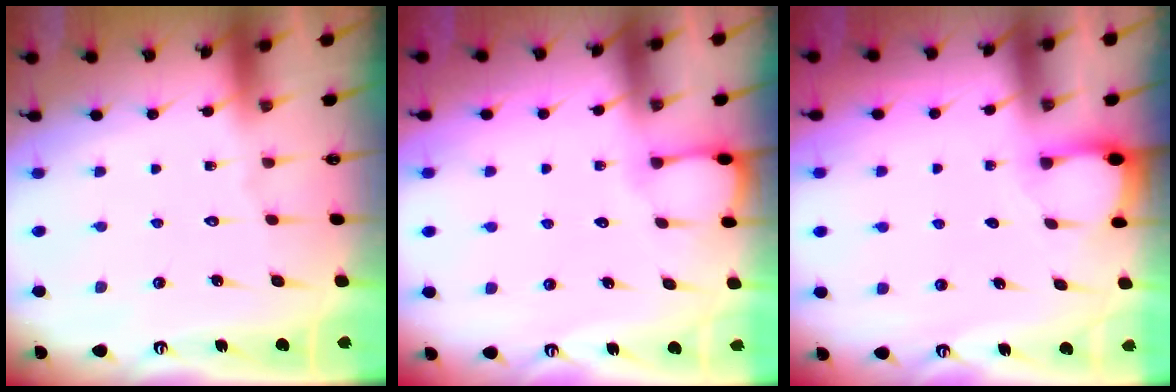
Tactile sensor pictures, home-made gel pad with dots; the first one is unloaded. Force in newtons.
{"total": 2.5, "press": 2.5, "slide": 0.2}
{"total": 2.1, "press": 2.1, "slide": 0.3}